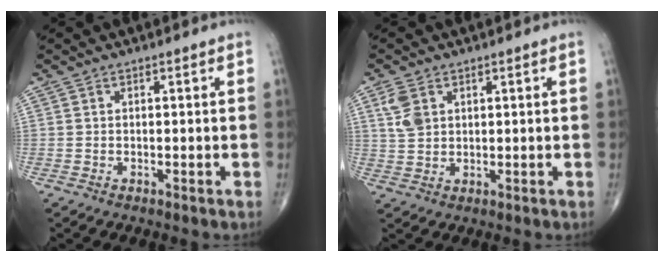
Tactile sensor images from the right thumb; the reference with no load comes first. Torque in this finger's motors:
{"motor_torque": [0.04, 0.02, 0.13, 0.17, 0.01]}